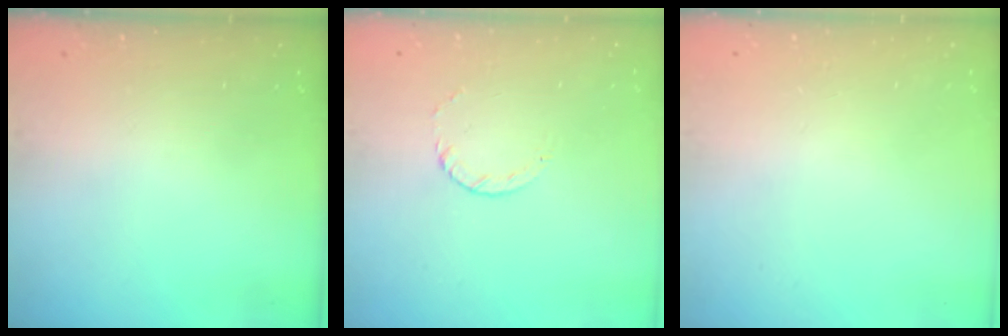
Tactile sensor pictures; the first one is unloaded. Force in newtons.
{"total": 2.4, "press": 2.4, "slide": 0.3}
{"total": 2.4, "press": 2.4, "slide": 0.2}